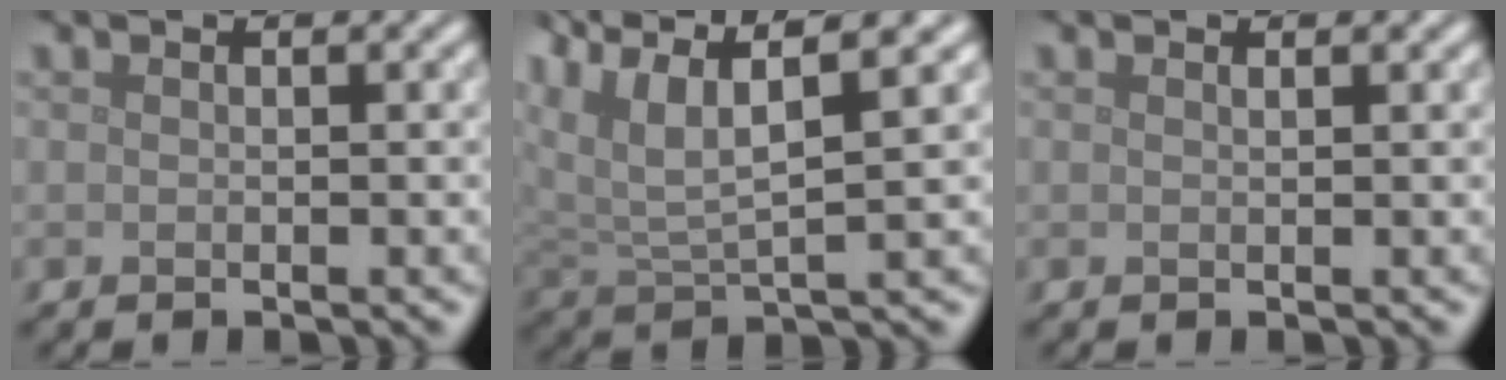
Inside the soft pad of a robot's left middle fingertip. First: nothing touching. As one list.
[{"total": 9.2, "force": [5.4, 3.0, 6.8], "torque": [-0.155, 0.015, 0.096]}, {"total": 0.7, "force": [0.5, 0.2, 0.5], "torque": [-0.001, 0.001, 0.006]}]